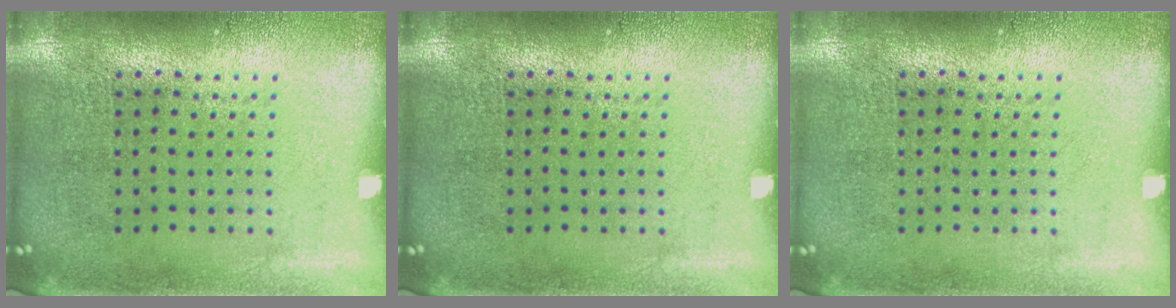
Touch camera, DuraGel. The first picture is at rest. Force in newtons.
{"total": 0.0}
{"total": 0.0}